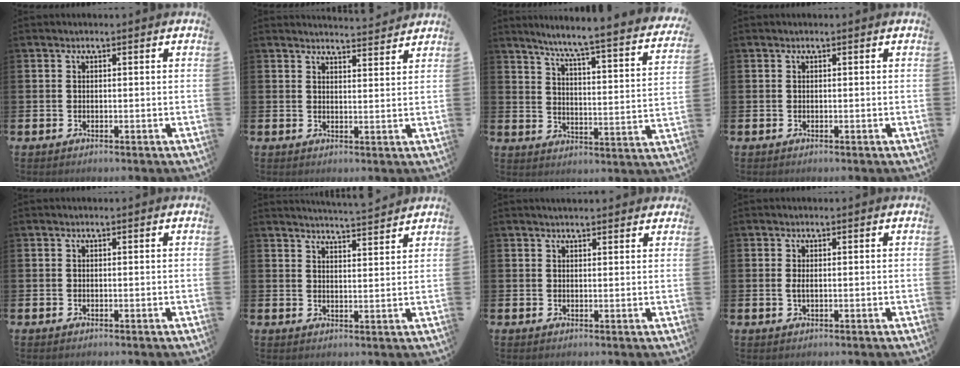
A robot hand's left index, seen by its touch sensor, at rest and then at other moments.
{"total": 3.6, "force": [3.6, -0.1, 0.0], "torque": [0.005, -0.027, 0.062]}
{"total": 6.0, "force": [5.2, -0.3, 2.9], "torque": [-0.075, -0.053, 0.077]}
{"total": 0.0}
{"total": 0.0}
{"total": 4.4, "force": [4.3, -0.7, 0.2], "torque": [-0.008, -0.030, 0.076]}
{"total": 2.0, "force": [2.0, 0.4, 0.3], "torque": [0.001, -0.006, 0.034]}
{"total": 0.9, "force": [0.1, 0.3, 0.8], "torque": [-0.016, 0.003, 0.001]}